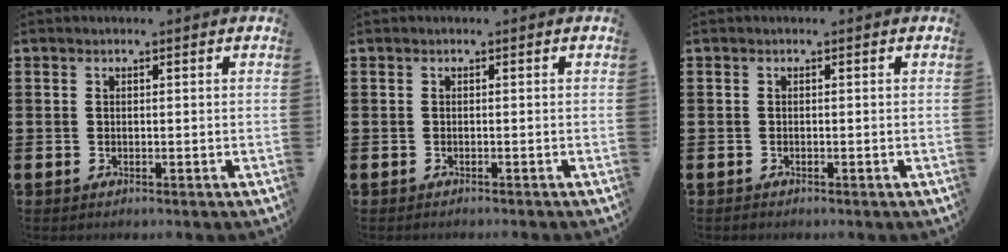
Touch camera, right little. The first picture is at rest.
{"total": 0.0}
{"total": 0.0}